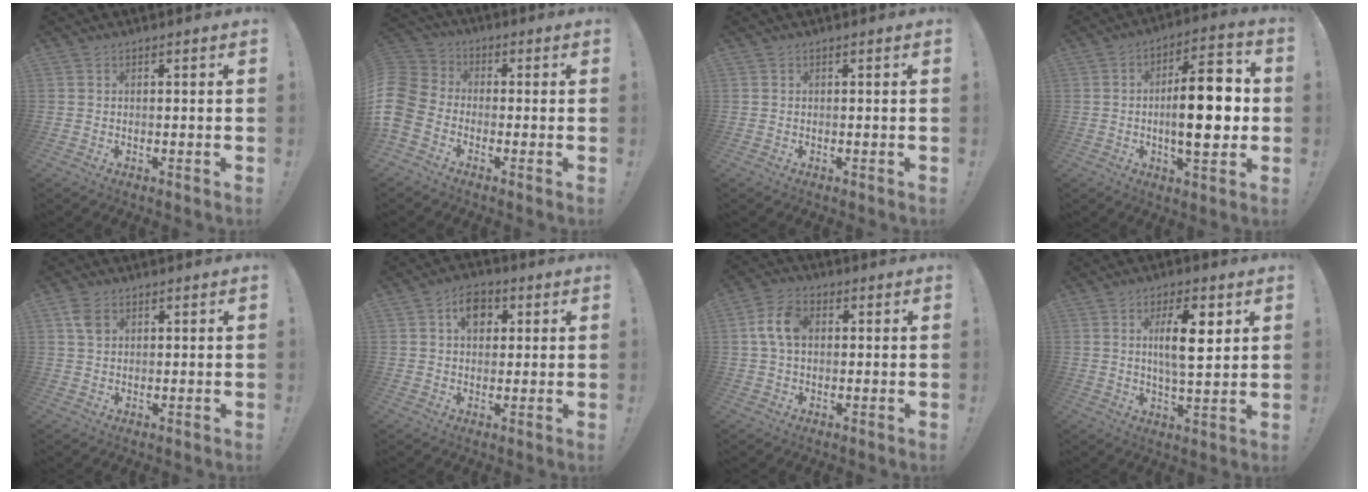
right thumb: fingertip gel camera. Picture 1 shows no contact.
{"total": 9.6, "force": [-4.7, 6.8, 5.0], "torque": [-0.120, 0.031, -0.086]}
{"total": 0.0}
{"total": 17.1, "force": [-1.0, 6.3, 15.9], "torque": [-0.250, 0.006, -0.022]}
{"total": 4.0, "force": [1.6, 2.8, 2.3], "torque": [-0.031, -0.003, 0.031]}
{"total": 7.5, "force": [2.4, 5.5, 4.4], "torque": [-0.057, 0.003, 0.041]}
{"total": 8.6, "force": [1.2, 5.8, 6.3], "torque": [-0.129, 0.015, 0.026]}
{"total": 10.7, "force": [3.1, 3.1, 9.7], "torque": [-0.151, -0.005, 0.048]}